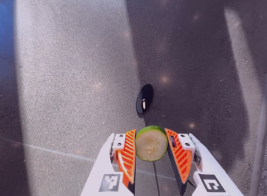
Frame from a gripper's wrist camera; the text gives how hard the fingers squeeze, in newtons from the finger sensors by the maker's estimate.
{"total": 10.8, "left": 11.4, "right": 10.1}